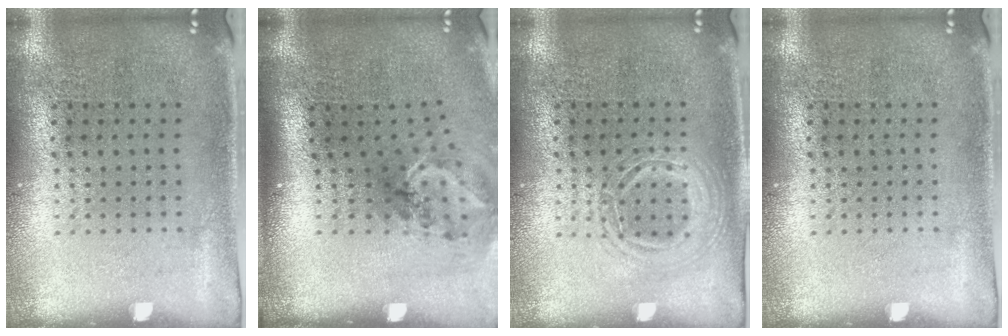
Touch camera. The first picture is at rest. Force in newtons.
{"total": 1.4, "press": 1.1, "slide": 0.9}
{"total": 1.1, "press": 1.1, "slide": 0.1}
{"total": 0.0}